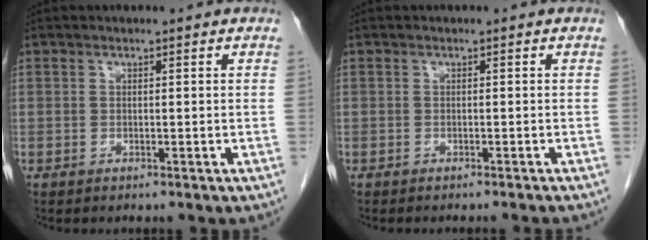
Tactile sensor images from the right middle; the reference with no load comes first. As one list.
[{"total": 3.4, "force": [-3.1, -0.4, 1.3], "torque": [-0.010, -0.001, -0.041]}]